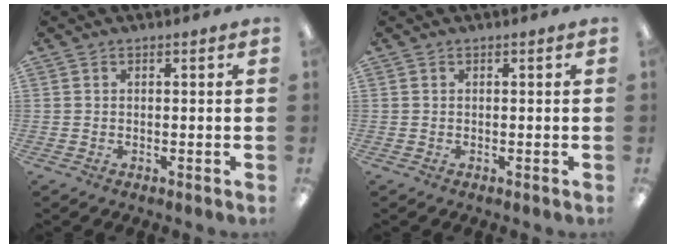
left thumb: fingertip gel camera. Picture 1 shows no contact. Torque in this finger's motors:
{"motor_torque": [-0.04, -0.04, 0.14, 0.06, 0.00]}